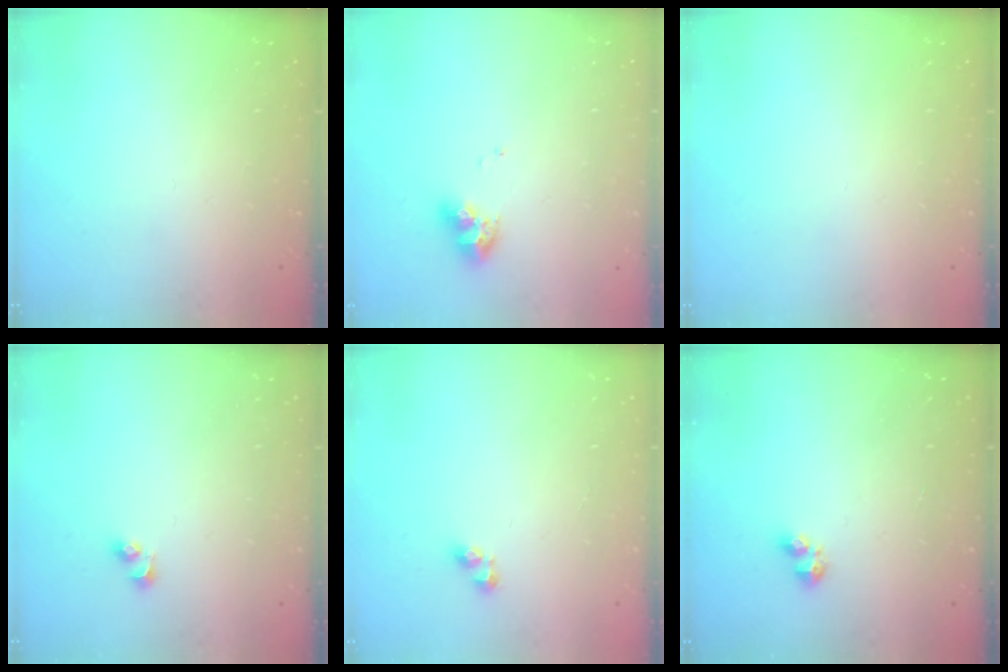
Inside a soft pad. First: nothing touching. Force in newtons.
{"total": 9.1, "press": 9.1, "slide": 1.1}
{"total": 0.0}
{"total": 2.7, "press": 2.4, "slide": 1.1}
{"total": 4.8, "press": 4.7, "slide": 0.3}
{"total": 2.3, "press": 2.2, "slide": 0.6}